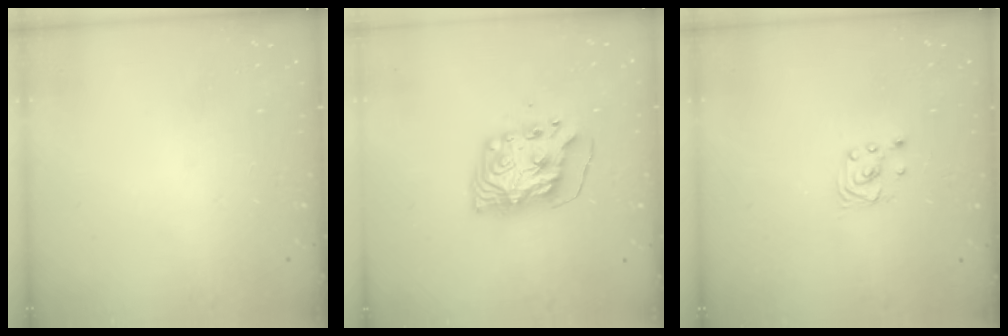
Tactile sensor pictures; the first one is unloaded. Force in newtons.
{"total": 8.3, "press": 8.3, "slide": 0.9}
{"total": 1.7, "press": 1.6, "slide": 0.1}